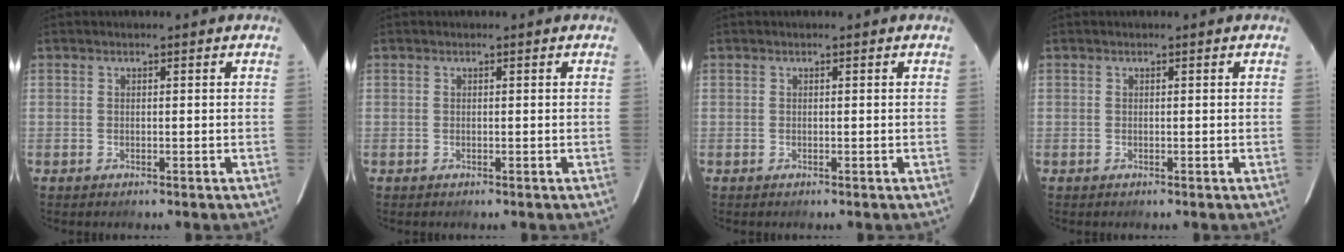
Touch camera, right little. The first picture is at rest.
{"total": 0.0}
{"total": 0.0}
{"total": 0.0}